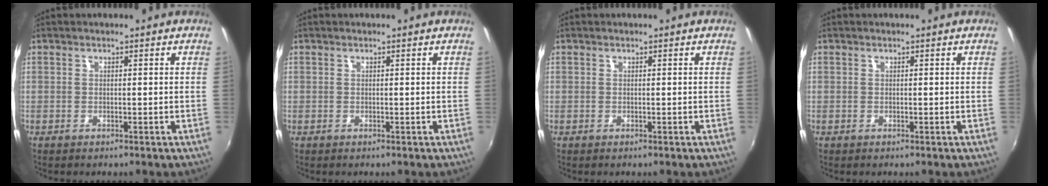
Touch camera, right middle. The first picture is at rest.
{"total": 0.0}
{"total": 0.0}
{"total": 0.0}